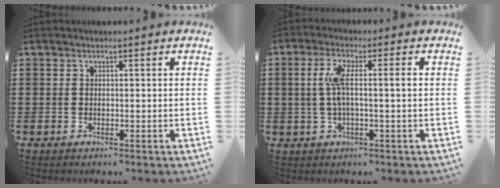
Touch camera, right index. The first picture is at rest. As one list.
[{"total": 5.4, "force": [0.3, 0.6, 5.3], "torque": [-0.099, 0.000, 0.000]}]